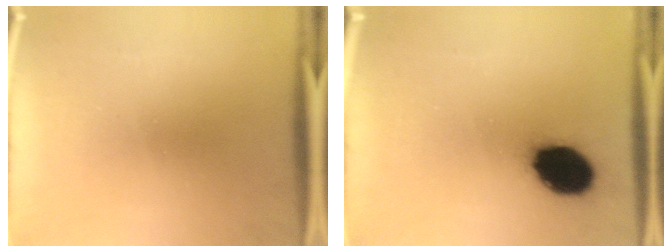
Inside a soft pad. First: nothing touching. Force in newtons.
{"total": 14.2}